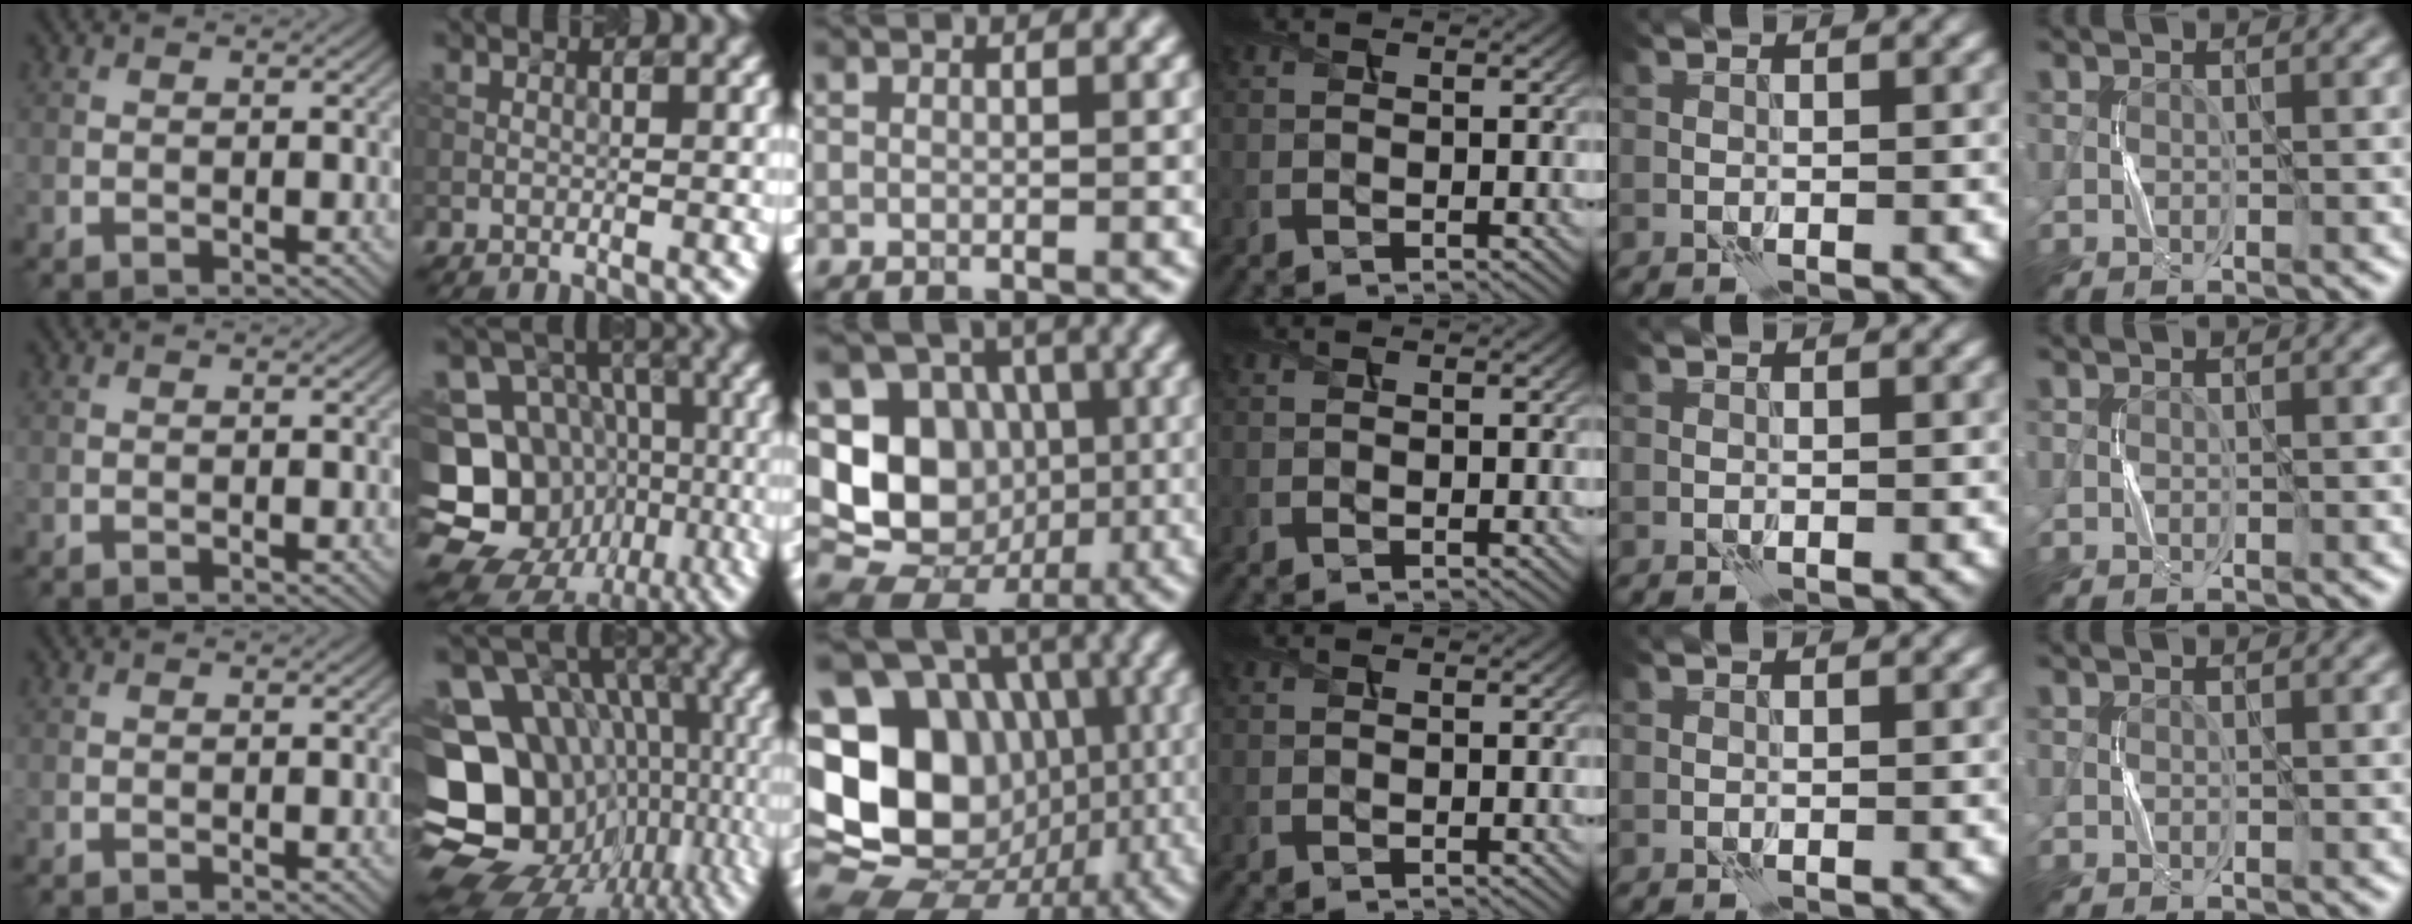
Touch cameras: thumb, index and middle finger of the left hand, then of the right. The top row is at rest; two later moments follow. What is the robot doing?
{"motion": "press", "object": "button"}